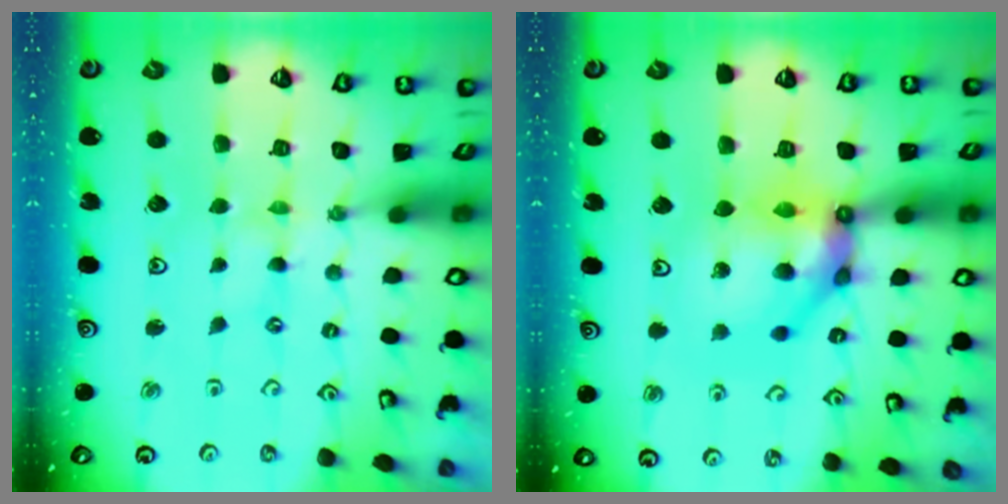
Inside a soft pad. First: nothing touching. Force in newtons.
{"total": 14.4, "press": 14.2, "slide": 2.8}